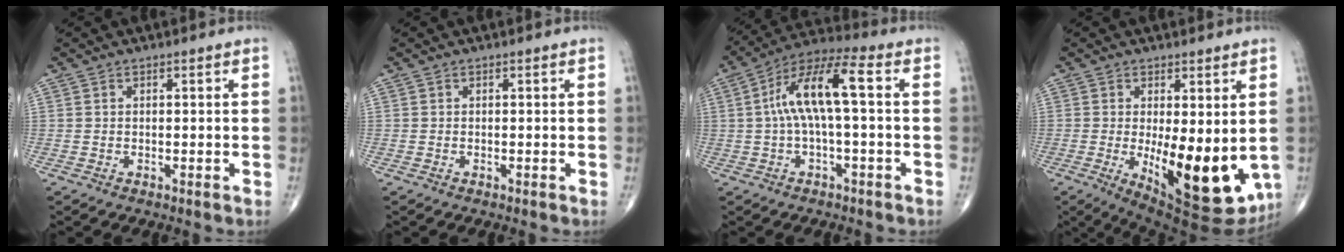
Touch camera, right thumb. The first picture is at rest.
{"total": 0.0}
{"total": 11.6, "force": [0.7, 3.0, 11.2], "torque": [-0.231, 0.044, 0.009]}
{"total": 16.0, "force": [-1.9, 6.0, 14.7], "torque": [-0.209, -0.036, -0.008]}